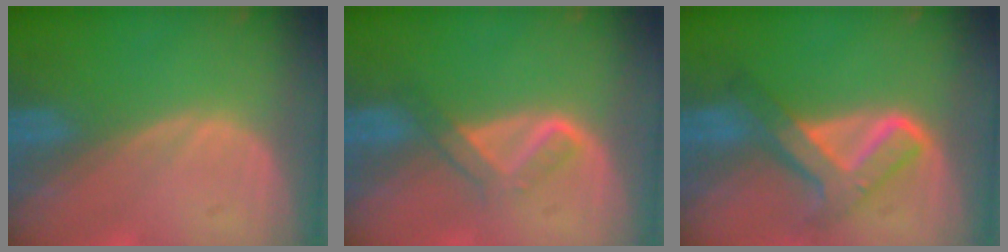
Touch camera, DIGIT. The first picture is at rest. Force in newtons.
{"total": 3.7, "press": 3.7, "slide": 0.6}
{"total": 7.2, "press": 7.2, "slide": 0.3}